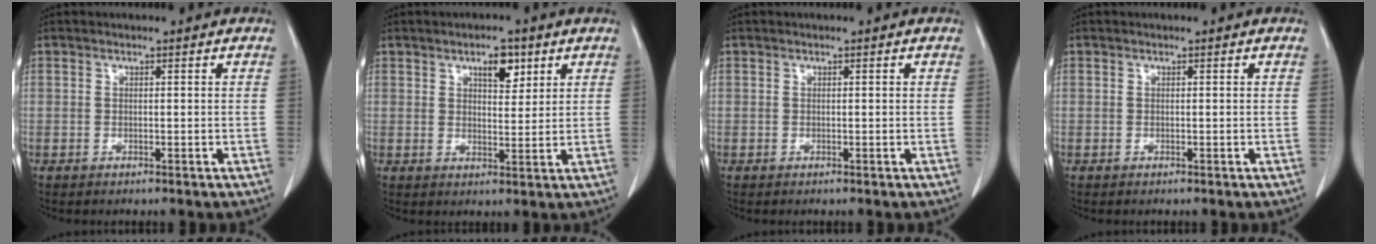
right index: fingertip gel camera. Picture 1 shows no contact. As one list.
[{"total": 4.8, "force": [2.6, 2.0, 3.5], "torque": [-0.051, 0.000, 0.041]}, {"total": 0.0}, {"total": 0.0}]